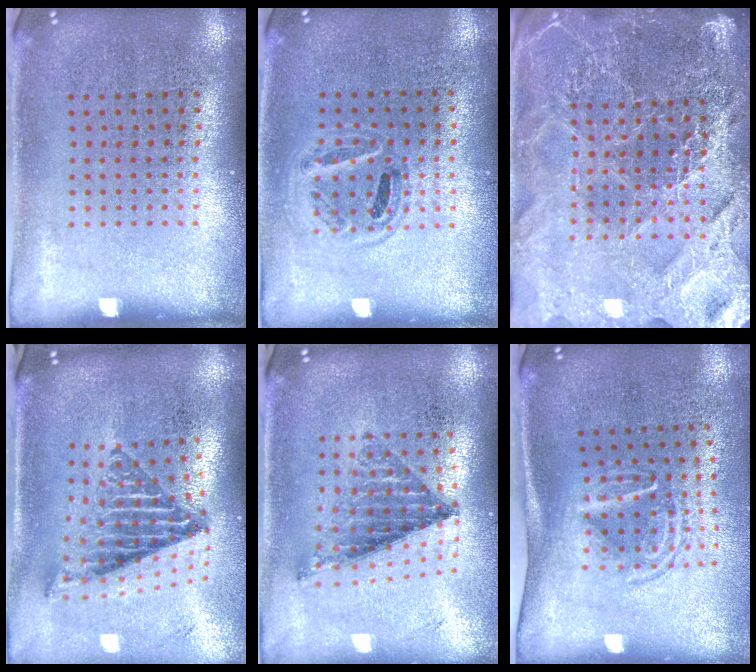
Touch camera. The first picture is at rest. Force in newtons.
{"total": 0.9, "press": 0.8, "slide": 0.4}
{"total": 5.0, "press": 4.5, "slide": 2.1}
{"total": 1.8, "press": 1.4, "slide": 1.2}
{"total": 0.9, "press": 0.8, "slide": 0.3}
{"total": 1.7, "press": 1.2, "slide": 1.2}